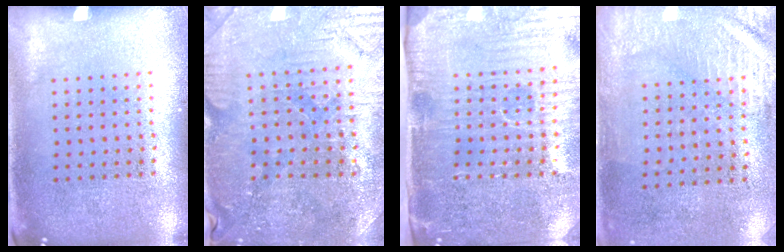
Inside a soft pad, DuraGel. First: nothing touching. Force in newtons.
{"total": 1.4, "press": 1.4, "slide": 0.4}
{"total": 5.2, "press": 4.4, "slide": 2.8}
{"total": 2.9, "press": 2.5, "slide": 1.5}